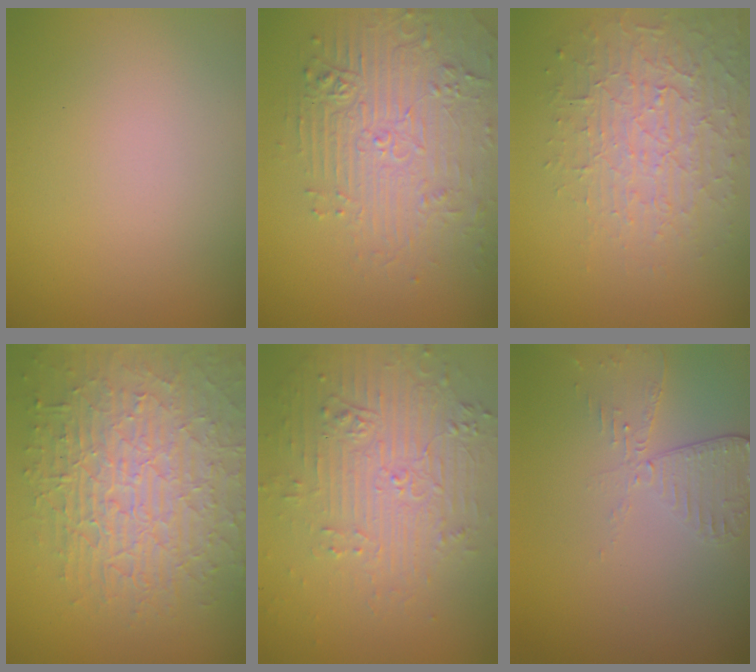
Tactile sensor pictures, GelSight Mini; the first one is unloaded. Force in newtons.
{"total": 4.5, "press": 4.1, "slide": 1.8}
{"total": 3.7, "press": 3.3, "slide": 1.6}
{"total": 9.0, "press": 6.2, "slide": 6.5}
{"total": 6.0, "press": 3.6, "slide": 4.8}
{"total": 2.5, "press": 2.3, "slide": 1.0}